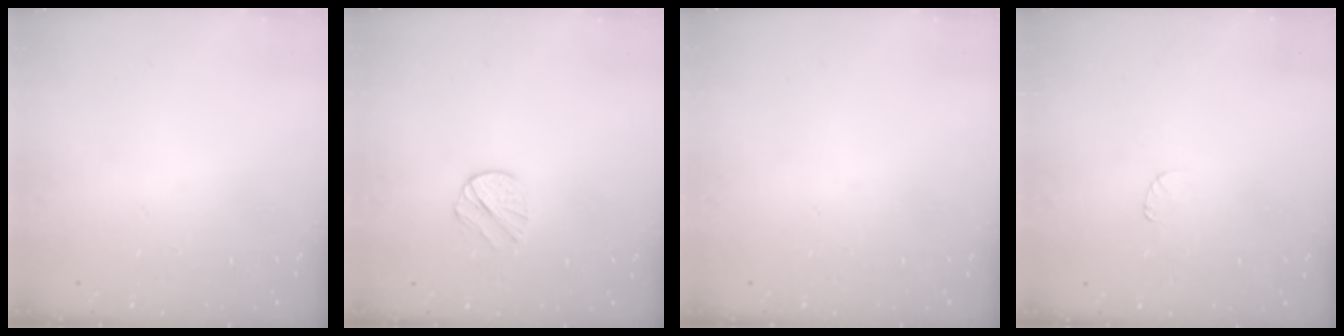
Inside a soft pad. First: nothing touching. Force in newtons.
{"total": 6.8, "press": 6.8, "slide": 0.6}
{"total": 0.0}
{"total": 3.5, "press": 3.4, "slide": 0.5}